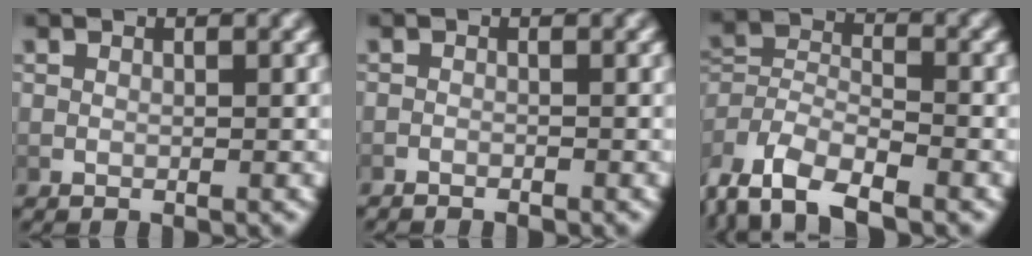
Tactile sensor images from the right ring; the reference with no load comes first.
{"total": 1.4, "force": [-1.4, 0.1, -0.1], "torque": [0.000, -0.006, -0.020]}
{"total": 6.5, "force": [-2.0, 5.0, 3.5], "torque": [-0.094, -0.023, -0.038]}